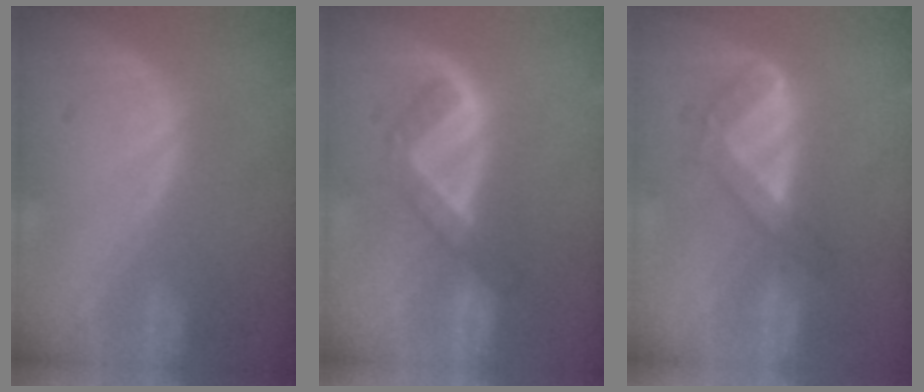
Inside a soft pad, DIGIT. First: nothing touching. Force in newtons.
{"total": 5.3, "press": 4.5, "slide": 2.9}
{"total": 4.5, "press": 4.4, "slide": 1.0}